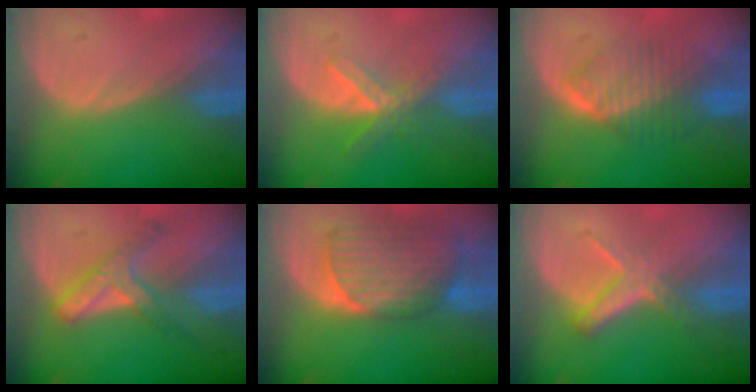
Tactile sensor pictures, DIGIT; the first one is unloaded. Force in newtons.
{"total": 5.7, "press": 5.0, "slide": 2.8}
{"total": 6.5, "press": 6.5, "slide": 0.6}
{"total": 5.9, "press": 5.6, "slide": 1.7}
{"total": 9.4, "press": 8.3, "slide": 4.4}
{"total": 5.8, "press": 5.1, "slide": 2.6}